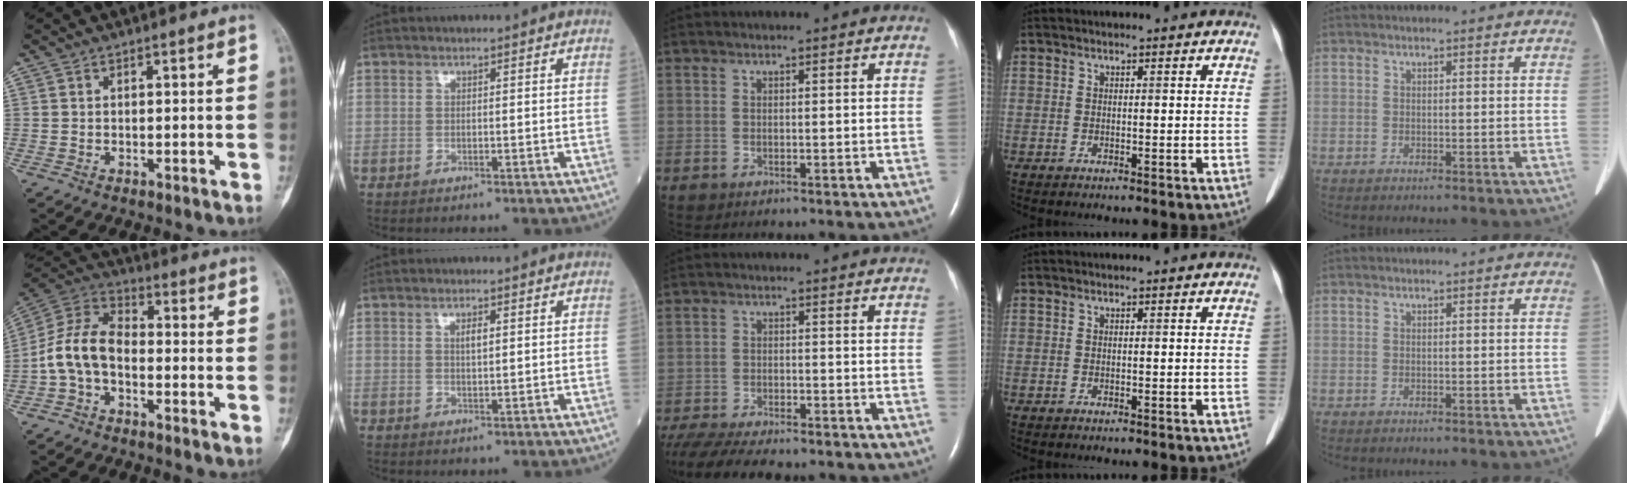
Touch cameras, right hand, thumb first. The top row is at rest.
{"thumb": {"total": 10.2, "force": [-2.5, 6.5, 7.5], "torque": [-0.144, 0.039, -0.062]}, "index": {"total": 1.7, "force": [0.6, 0.5, 1.5], "torque": [-0.024, -0.001, 0.010]}, "middle": {"total": 16.1, "force": [-13.7, 3.7, 7.5], "torque": [-0.165, -0.029, -0.197]}}